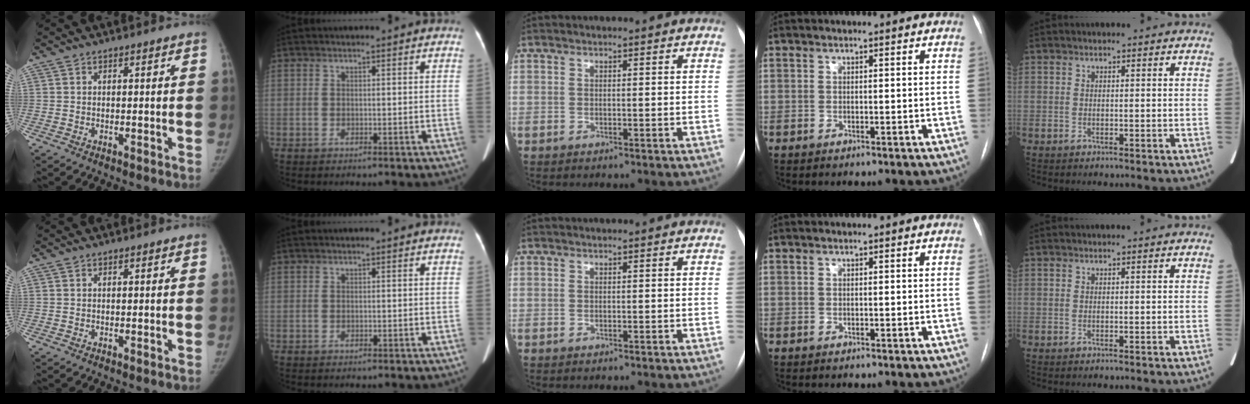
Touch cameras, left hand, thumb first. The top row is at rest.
{}